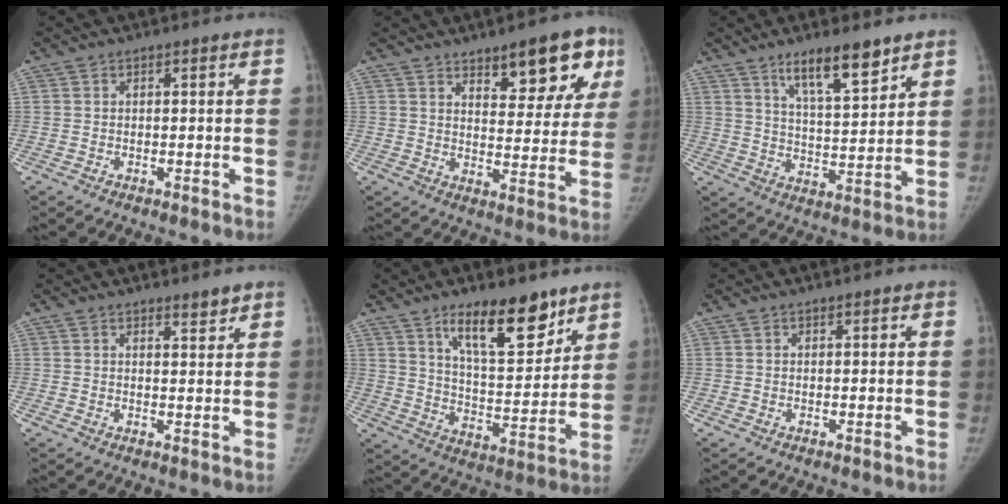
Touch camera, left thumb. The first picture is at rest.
{"total": 13.8, "force": [8.0, 5.7, 9.7], "torque": [-0.075, -0.037, 0.110]}
{"total": 11.0, "force": [7.5, 2.7, 7.5], "torque": [-0.110, -0.047, 0.132]}
{"total": 2.3, "force": [2.0, 0.5, 1.0], "torque": [-0.006, -0.017, 0.031]}
{"total": 16.2, "force": [10.6, 6.0, 10.7], "torque": [-0.126, -0.070, 0.180]}
{"total": 0.0}